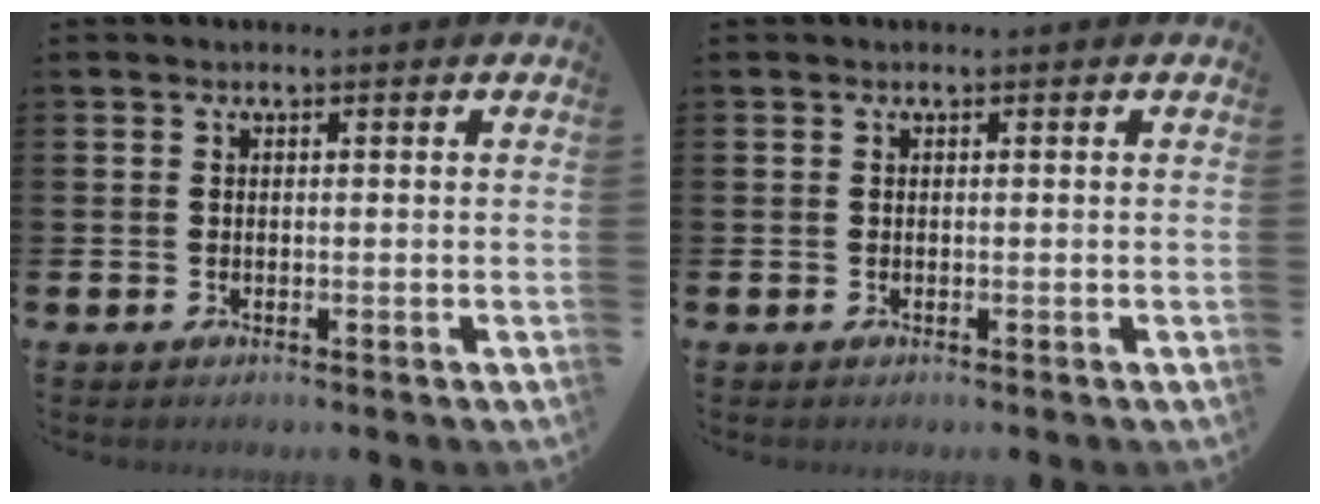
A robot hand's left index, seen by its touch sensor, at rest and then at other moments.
{"total": 0.0}